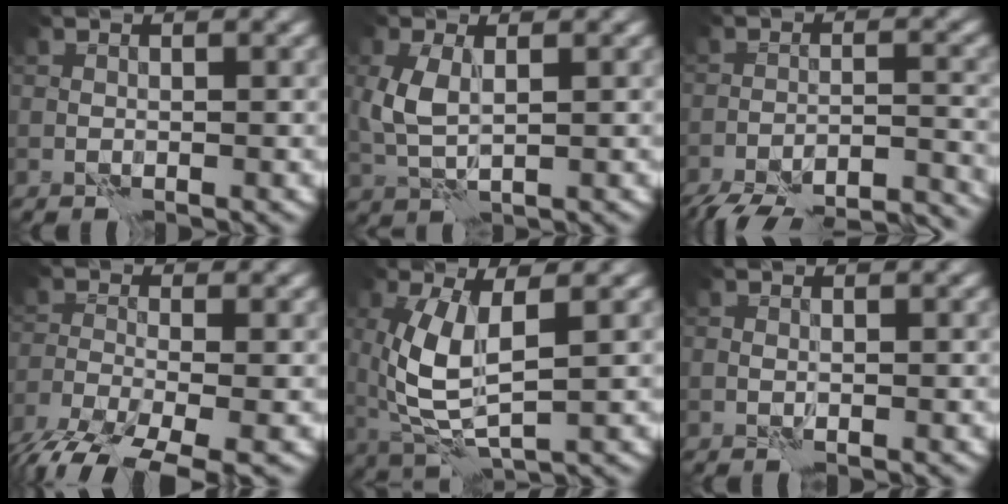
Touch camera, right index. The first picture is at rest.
{"total": 3.3, "force": [0.8, 1.6, 2.8], "torque": [-0.072, 0.002, 0.020]}
{"total": 16.7, "force": [-15.6, 3.7, 4.5], "torque": [-0.054, -0.011, -0.199]}
{"total": 7.1, "force": [-5.0, 2.1, 4.6], "torque": [-0.089, -0.020, -0.099]}
{"total": 6.5, "force": [1.0, 2.4, 5.9], "torque": [-0.144, -0.006, 0.023]}
{"total": 0.0}